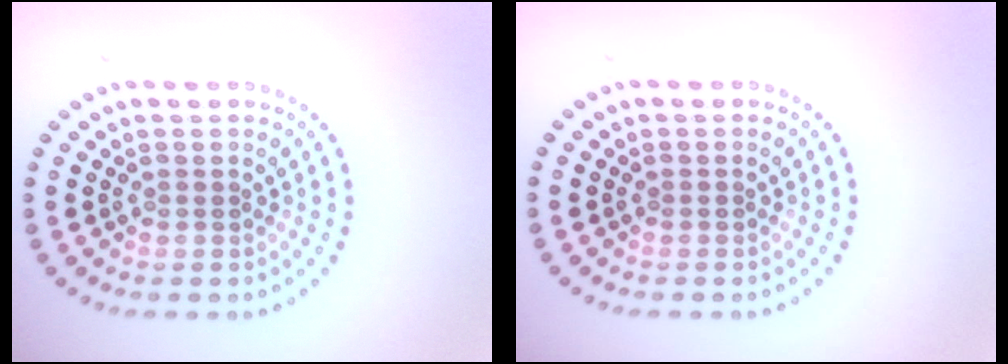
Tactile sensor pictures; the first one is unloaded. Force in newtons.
{"total": 0.0}